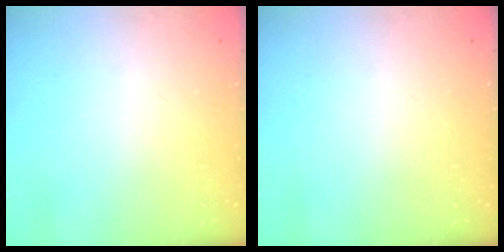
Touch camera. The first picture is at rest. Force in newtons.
{"total": 0.0}